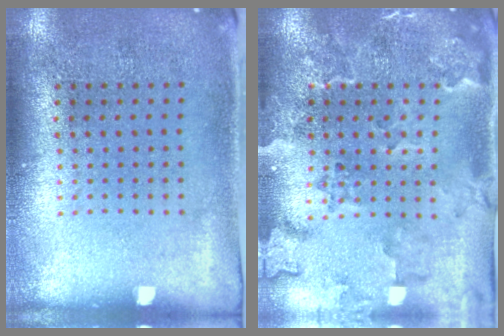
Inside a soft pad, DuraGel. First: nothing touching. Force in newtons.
{"total": 2.5, "press": 2.2, "slide": 1.1}